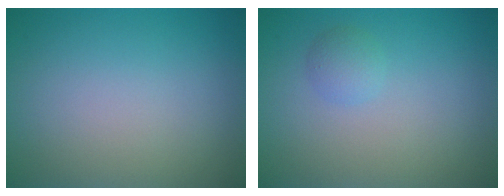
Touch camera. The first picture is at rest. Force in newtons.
{"total": 1.3, "press": 1.3, "slide": 0.1}